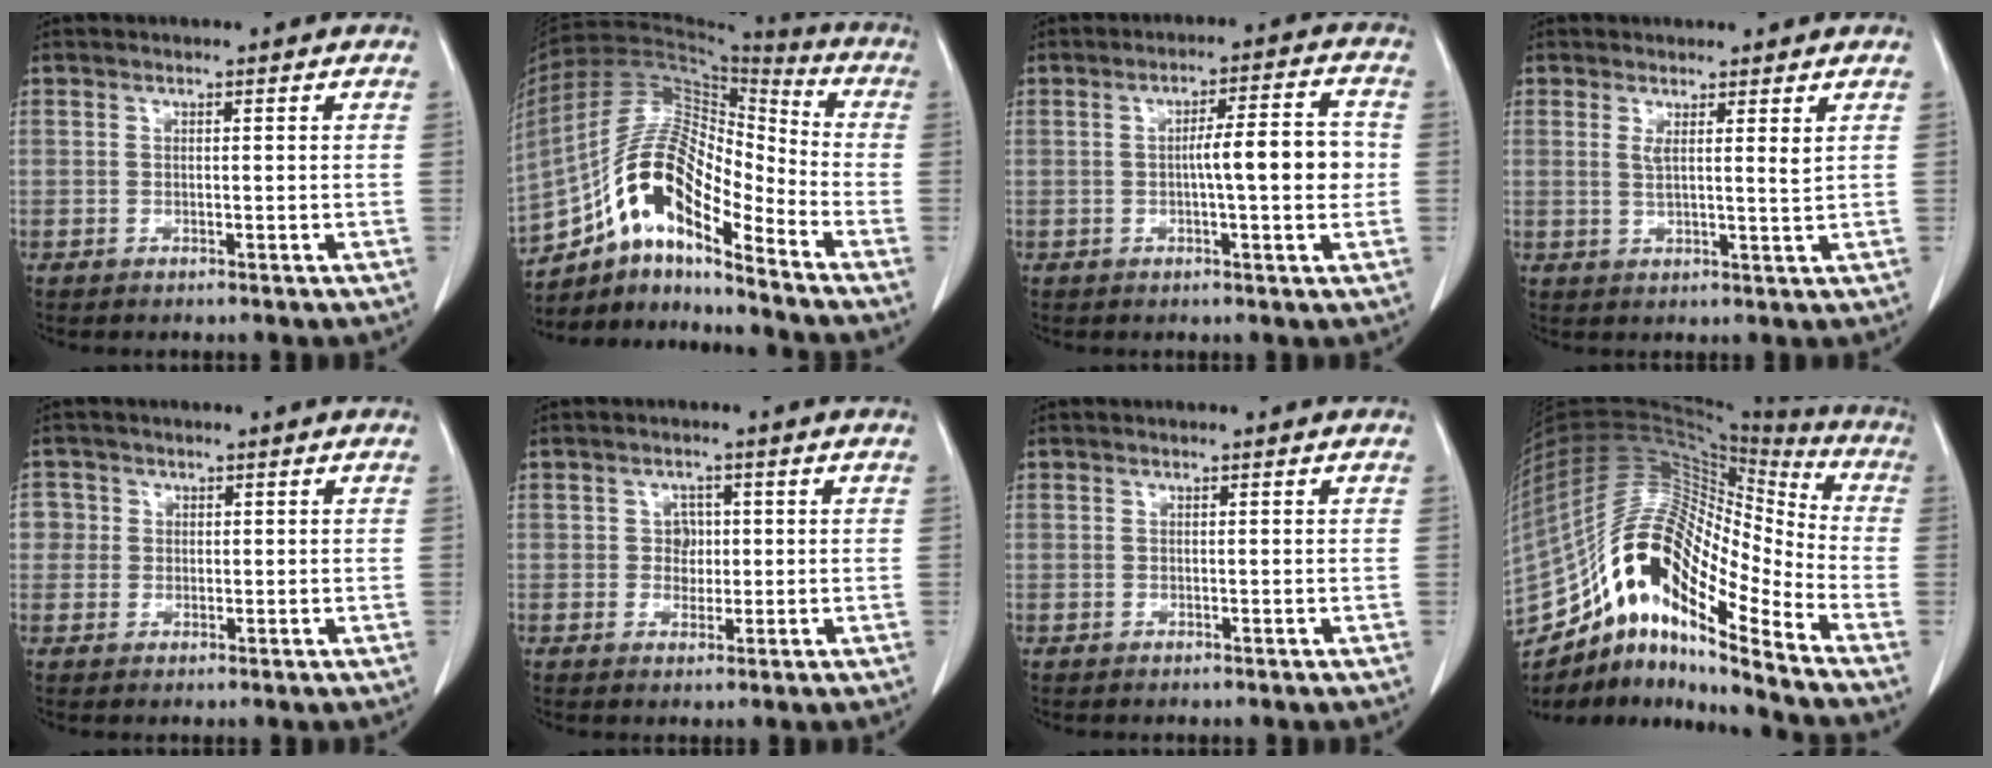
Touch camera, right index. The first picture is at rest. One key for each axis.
{"total": 15.0, "fx": -9.2, "fy": 4.4, "fz": 11.0, "tx": -0.210, "ty": 0.041, "tz": -0.161}
{"total": 7.9, "fx": -0.4, "fy": 1.0, "fz": 7.9, "tx": -0.115, "ty": 0.015, "tz": -0.007}
{"total": 3.1, "fx": 1.6, "fy": 0.0, "fz": 2.6, "tx": -0.049, "ty": -0.010, "tz": 0.028}
{"total": 3.0, "fx": 0.5, "fy": 2.9, "fz": 0.1, "tx": 0.018, "ty": 0.006, "tz": 0.005}
{"total": 2.7, "fx": 0.2, "fy": 2.3, "fz": 1.2, "tx": -0.012, "ty": 0.004, "tz": 0.003}
{"total": 0.0}
{"total": 22.5, "fx": -14.5, "fy": 5.6, "fz": 16.3, "tx": -0.331, "ty": 0.034, "tz": -0.257}